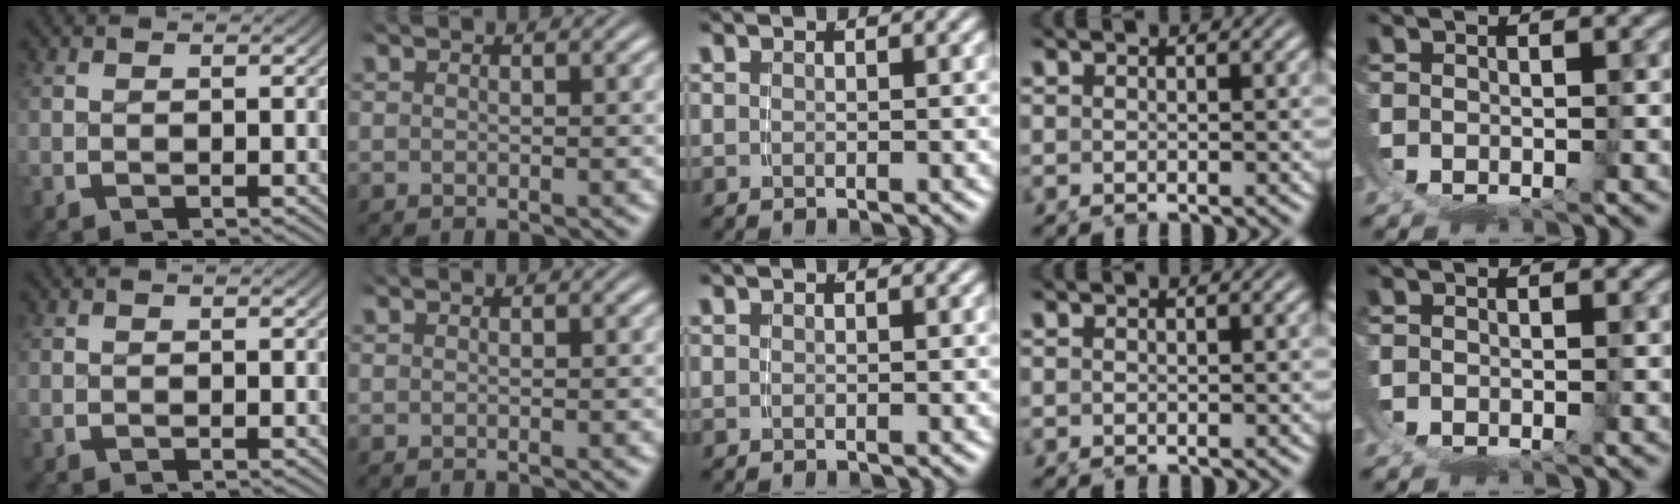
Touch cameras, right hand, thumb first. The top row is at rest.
{}